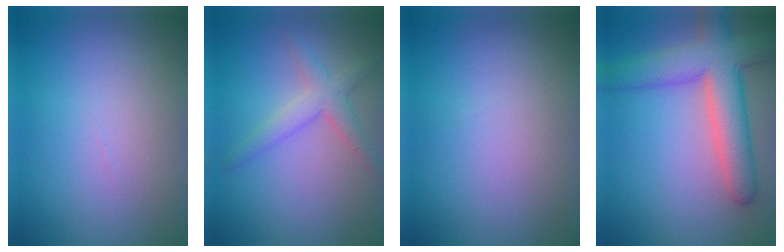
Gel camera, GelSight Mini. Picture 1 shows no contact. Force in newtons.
{"total": 2.7, "press": 2.7, "slide": 0.1}
{"total": 0.0}
{"total": 7.7, "press": 7.7, "slide": 0.3}